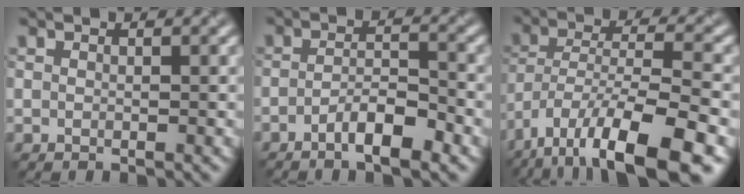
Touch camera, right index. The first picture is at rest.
{"total": 4.0, "force": [-2.2, 1.0, 3.2], "torque": [-0.056, 0.005, -0.043]}
{"total": 12.5, "force": [-7.9, 4.1, 8.7], "torque": [-0.154, -0.005, -0.145]}